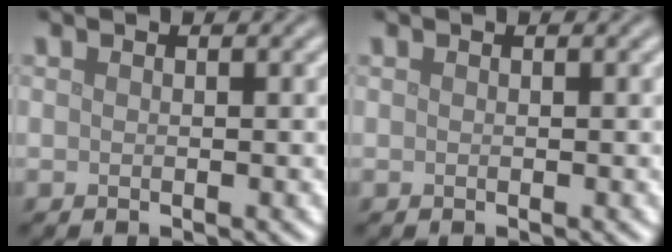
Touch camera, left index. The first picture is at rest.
{"total": 0.0}